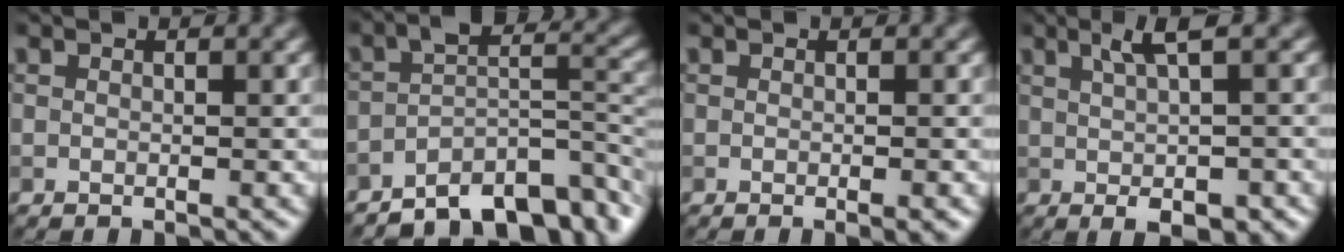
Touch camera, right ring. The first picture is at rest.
{"total": 8.4, "force": [-5.4, 3.4, 5.4], "torque": [-0.060, 0.002, -0.093]}
{"total": 1.1, "force": [-0.4, 0.2, 1.0], "torque": [-0.010, -0.003, -0.007]}
{"total": 4.5, "force": [0.6, 1.1, 4.3], "torque": [-0.060, 0.003, 0.012]}